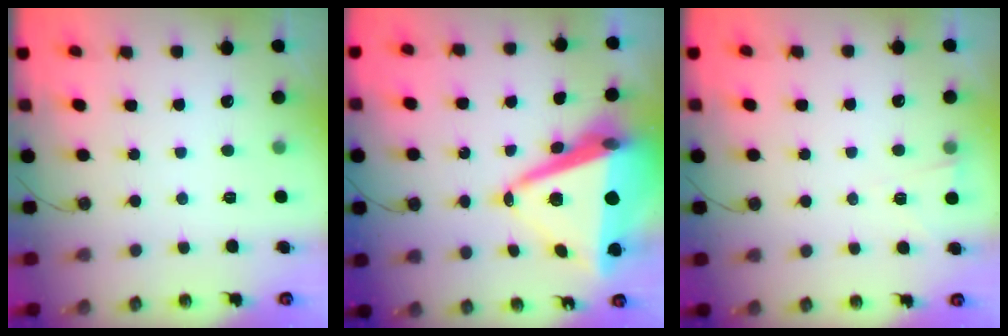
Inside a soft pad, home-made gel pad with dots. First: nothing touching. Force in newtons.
{"total": 16.6, "press": 16.1, "slide": 4.1}
{"total": 2.7, "press": 2.1, "slide": 1.6}